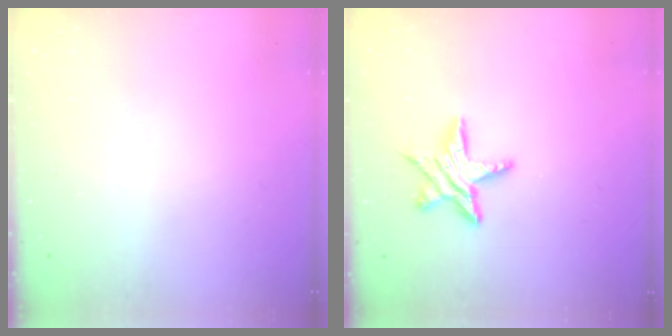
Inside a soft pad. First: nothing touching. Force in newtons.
{"total": 10.6, "press": 10.6, "slide": 0.7}